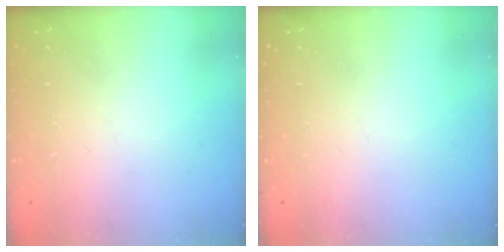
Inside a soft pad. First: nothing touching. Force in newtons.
{"total": 0.0}